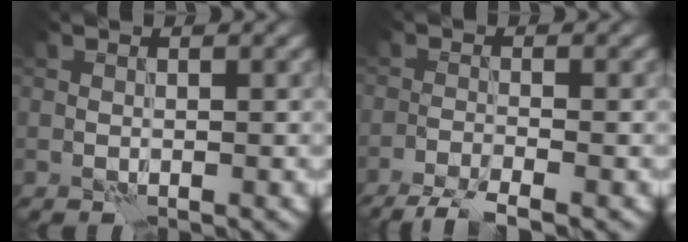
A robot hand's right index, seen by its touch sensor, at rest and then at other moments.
{"total": 3.6, "force": [-2.9, 0.2, 2.2], "torque": [-0.039, -0.003, -0.063]}